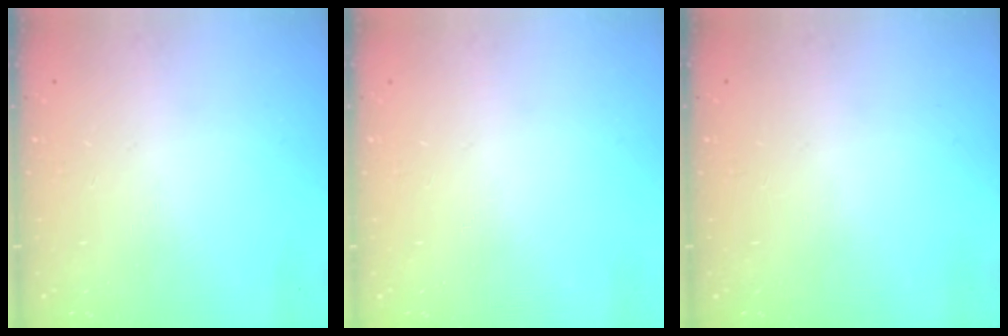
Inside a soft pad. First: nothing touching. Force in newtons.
{"total": 0.0}
{"total": 0.0}